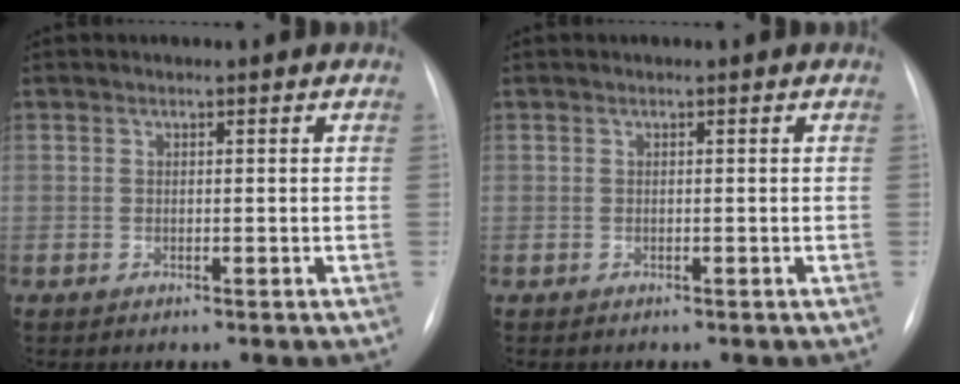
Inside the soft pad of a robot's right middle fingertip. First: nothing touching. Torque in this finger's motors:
{"motor_torque": [-0.74, 0.50, -0.12, -0.04]}